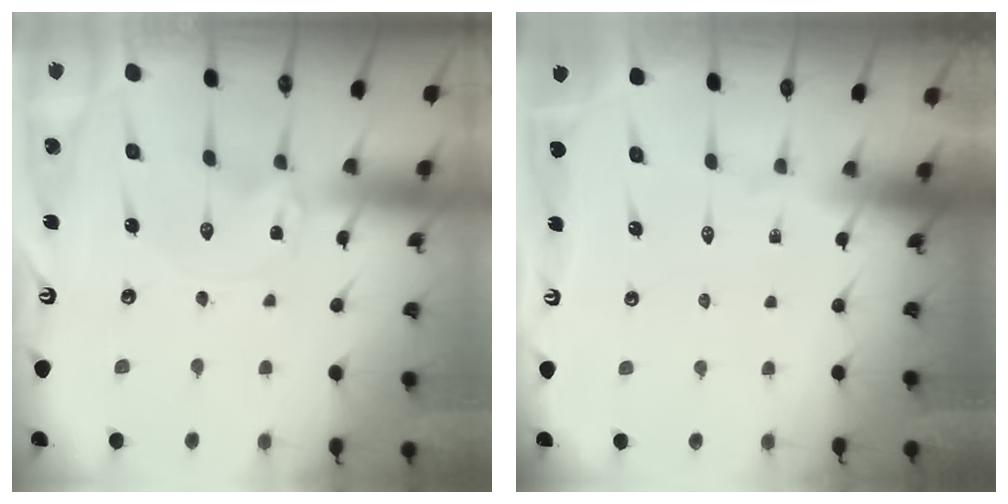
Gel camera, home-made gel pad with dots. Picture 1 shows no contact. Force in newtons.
{"total": 0.0}